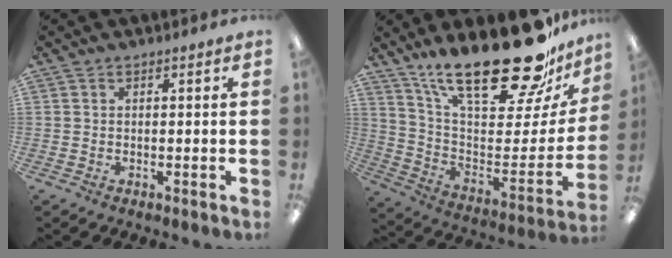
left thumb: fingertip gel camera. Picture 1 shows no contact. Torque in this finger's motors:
{"motor_torque": [3.00, 1.40, 1.49, -1.28, 0.13]}